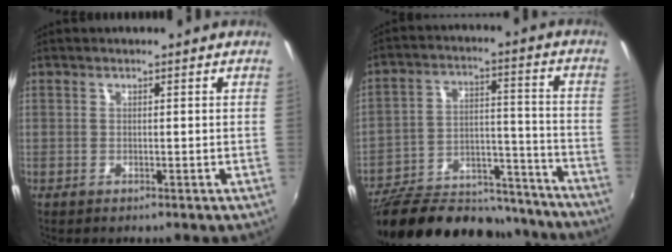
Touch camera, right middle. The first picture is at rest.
{"total": 25.1, "force": [-21.3, 9.9, 8.8], "torque": [-0.174, 0.043, -0.293]}